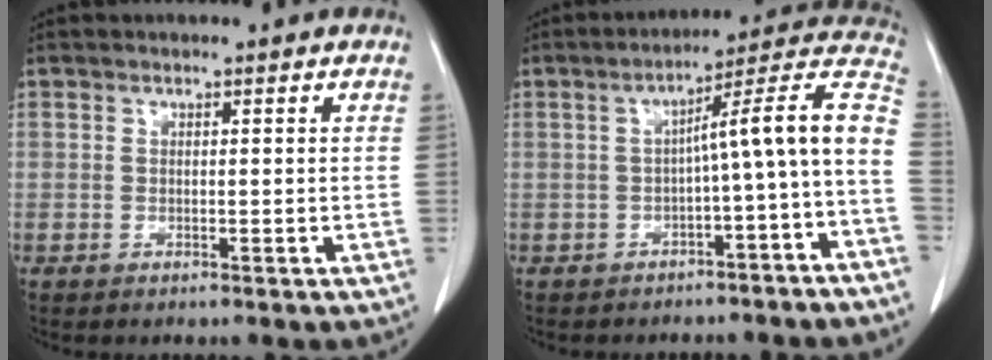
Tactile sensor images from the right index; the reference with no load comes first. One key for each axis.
{"total": 12.1, "fx": -3.2, "fy": 0.0, "fz": 11.7, "tx": -0.148, "ty": 0.041, "tz": -0.052}